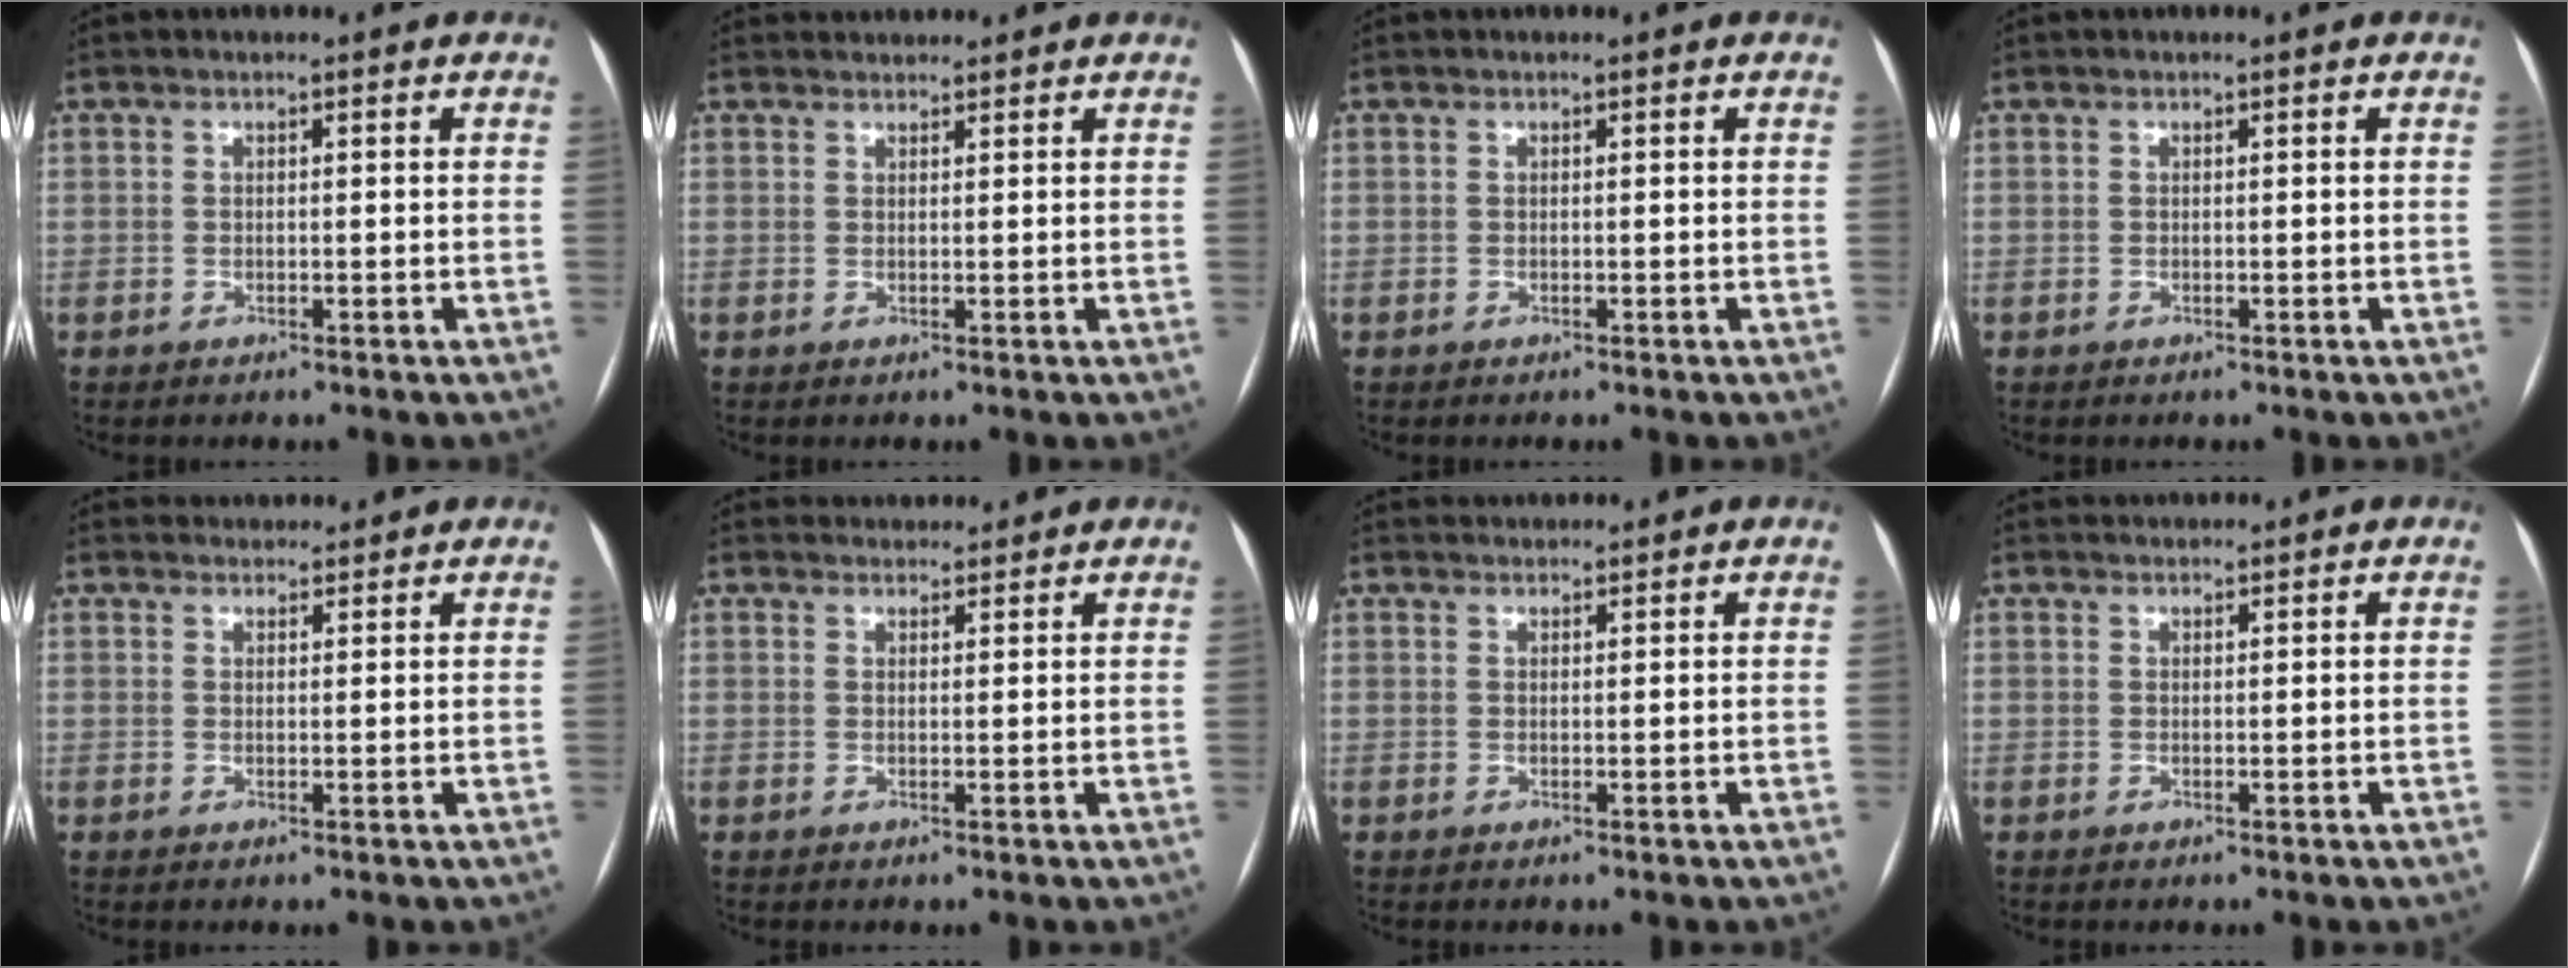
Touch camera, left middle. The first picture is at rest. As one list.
[{"total": 2.4, "force": [2.4, 0.5, -0.1], "torque": [-0.002, 0.026, 0.040]}, {"total": 0.0}, {"total": 0.0}, {"total": 3.4, "force": [3.3, 0.9, -0.1], "torque": [0.002, 0.021, 0.045]}, {"total": 4.1, "force": [3.9, 1.1, 0.0], "torque": [0.001, 0.020, 0.052]}, {"total": 2.5, "force": [2.5, 0.4, 0.0], "torque": [-0.003, 0.026, 0.043]}, {"total": 1.8, "force": [1.8, 0.2, -0.1], "torque": [-0.004, 0.021, 0.034]}]